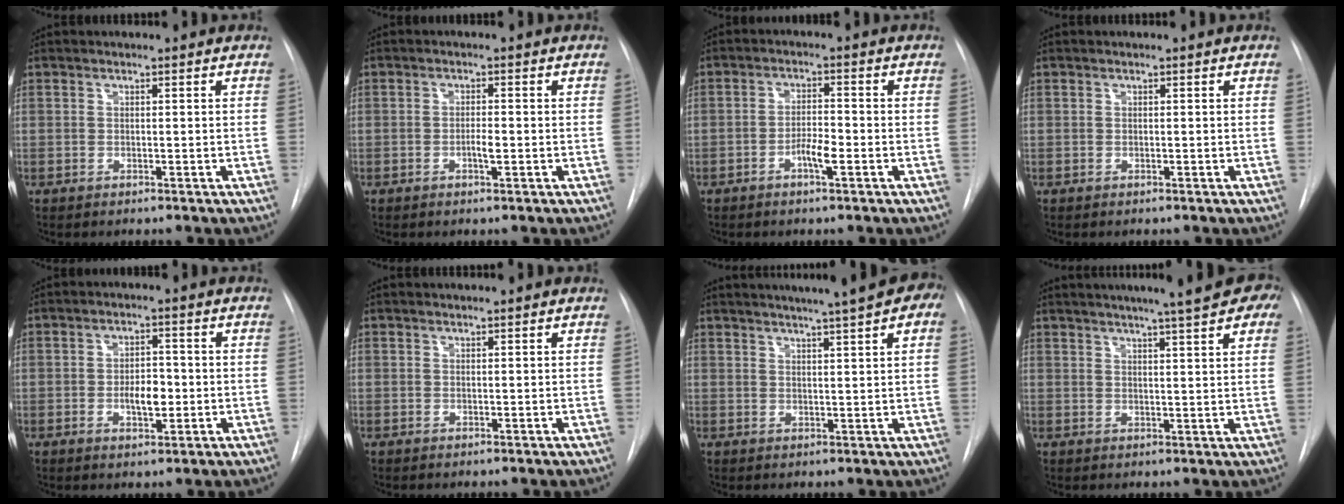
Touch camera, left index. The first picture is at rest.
{"total": 1.8, "force": [-0.5, 0.3, 1.7], "torque": [-0.030, 0.001, -0.011]}
{"total": 3.3, "force": [-1.6, 0.5, 2.9], "torque": [-0.051, 0.002, -0.030]}
{"total": 0.0}
{"total": 4.5, "force": [-0.8, 2.1, 3.9], "torque": [-0.061, 0.004, -0.009]}
{"total": 0.9, "force": [0.9, 0.0, 0.2], "torque": [-0.007, 0.010, 0.016]}
{"total": 15.6, "force": [11.6, 1.7, 10.3], "torque": [-0.153, 0.028, 0.134]}
{"total": 17.3, "force": [13.0, 2.0, 11.3], "torque": [-0.163, 0.025, 0.150]}